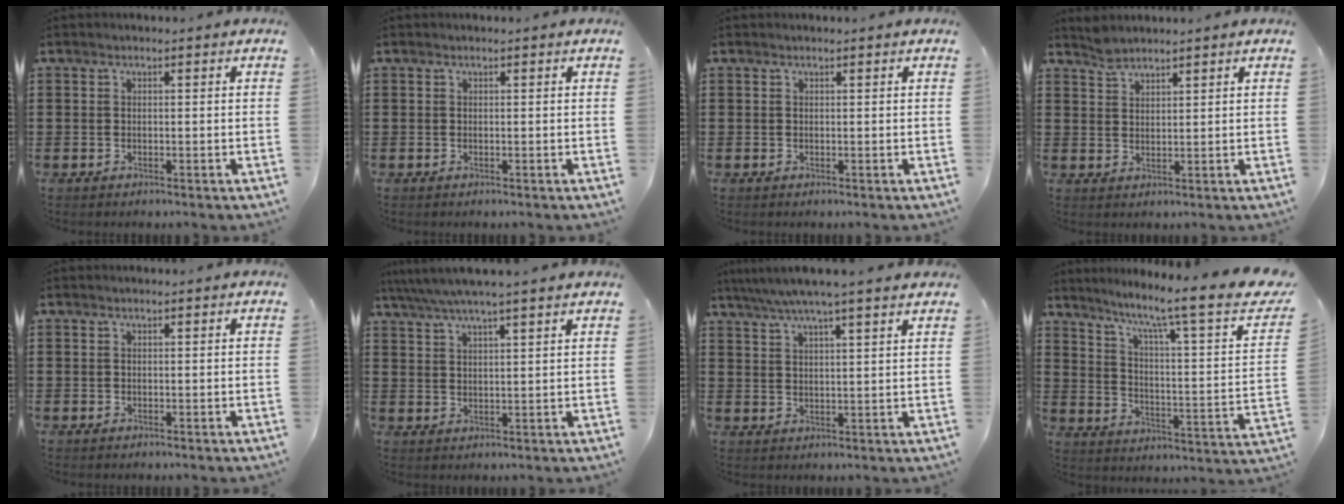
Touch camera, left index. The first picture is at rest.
{"total": 0.0}
{"total": 0.0}
{"total": 2.2, "force": [2.1, 0.5, 0.5], "torque": [-0.015, 0.000, 0.041]}
{"total": 0.0}
{"total": 4.5, "force": [3.9, -0.1, 2.3], "torque": [-0.056, -0.013, 0.068]}
{"total": 4.9, "force": [4.2, -0.3, 2.6], "torque": [-0.064, -0.017, 0.072]}
{"total": 8.5, "force": [6.1, 0.2, 5.9], "torque": [-0.120, -0.055, 0.086]}